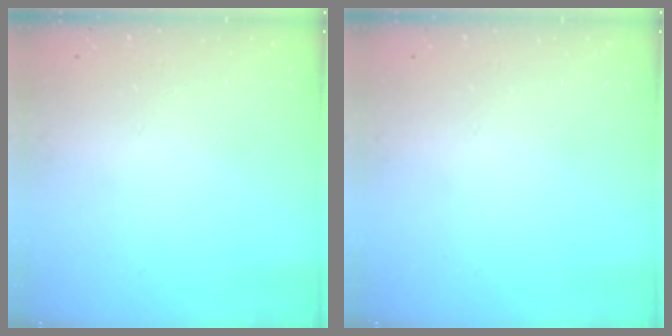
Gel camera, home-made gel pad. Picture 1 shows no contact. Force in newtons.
{"total": 0.0}